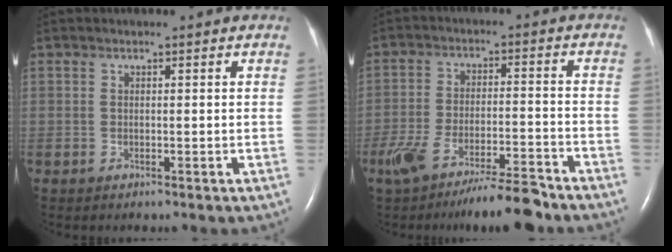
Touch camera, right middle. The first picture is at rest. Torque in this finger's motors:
{"motor_torque": [1.09, -1.05, 0.24, 0.11]}